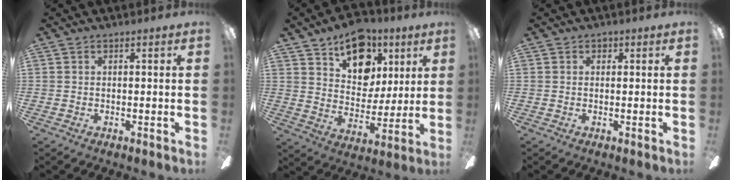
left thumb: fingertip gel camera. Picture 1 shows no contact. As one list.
[{"total": 16.1, "force": [9.4, 10.6, 7.5], "torque": [-0.101, -0.047, 0.172]}, {"total": 0.6, "force": [0.5, 0.3, 0.3], "torque": [0.001, -0.001, 0.008]}]